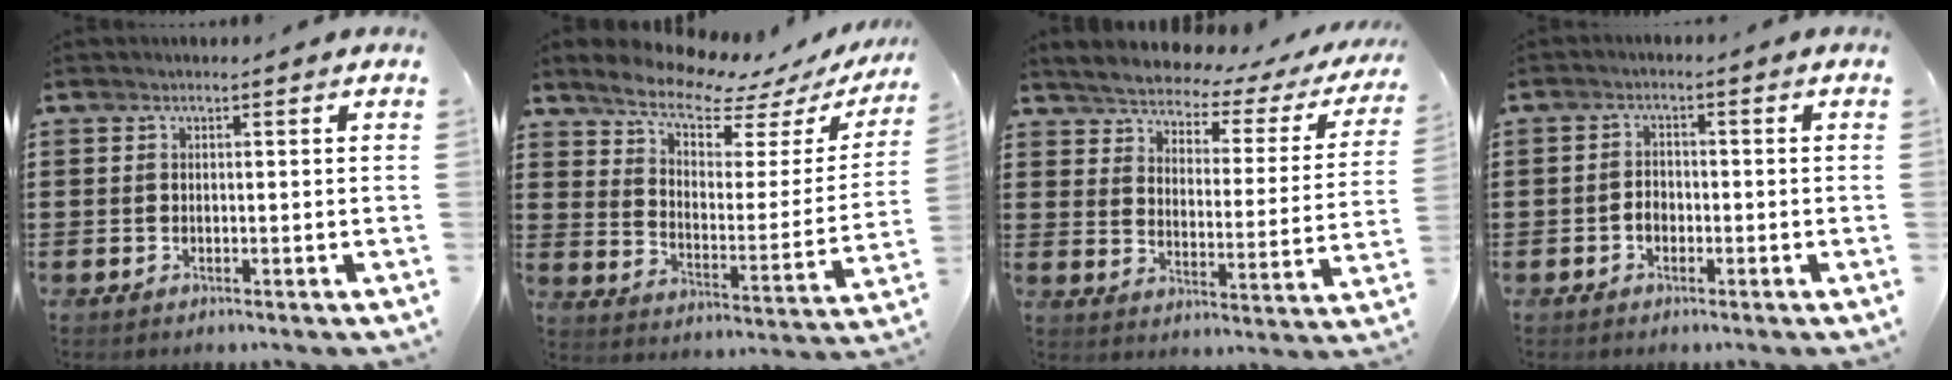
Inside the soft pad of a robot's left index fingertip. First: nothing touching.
{"total": 9.6, "force": [8.5, 2.3, 3.8], "torque": [-0.091, -0.057, 0.148]}
{"total": 3.6, "force": [3.5, 0.3, 0.8], "torque": [-0.041, -0.031, 0.052]}
{"total": 1.8, "force": [-0.8, 1.3, 1.0], "torque": [-0.024, 0.004, -0.018]}